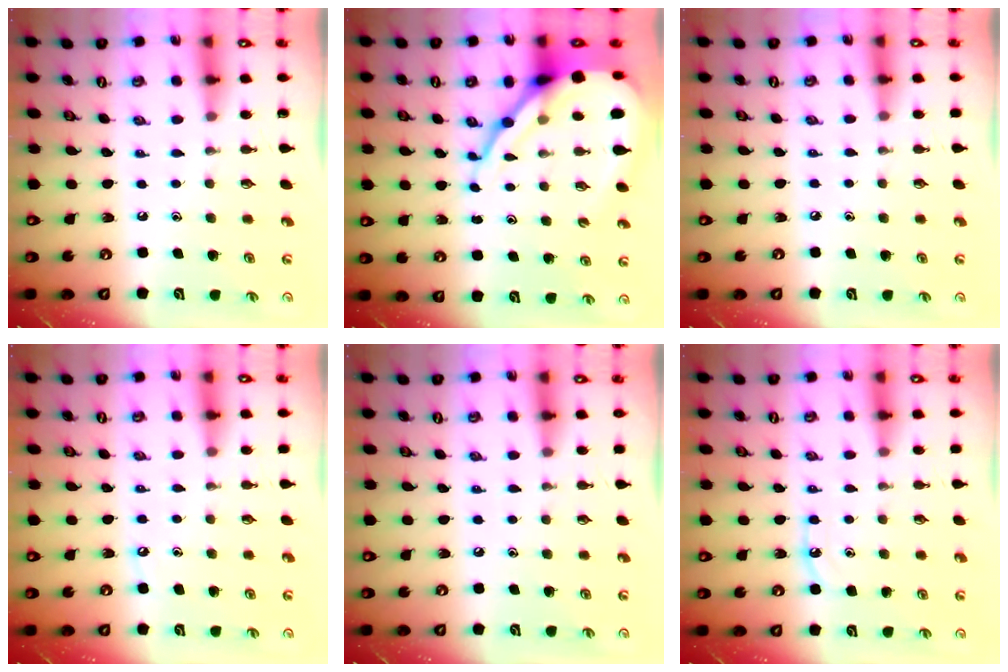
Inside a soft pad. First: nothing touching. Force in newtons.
{"total": 15.2, "press": 15.1, "slide": 1.5}
{"total": 2.3, "press": 2.3, "slide": 0.4}
{"total": 3.3, "press": 3.3, "slide": 0.5}
{"total": 3.9, "press": 3.9, "slide": 0.5}
{"total": 6.2, "press": 6.2, "slide": 0.5}